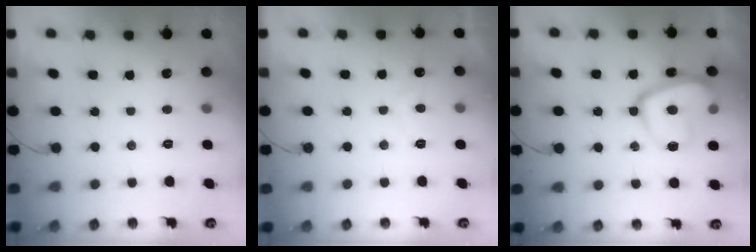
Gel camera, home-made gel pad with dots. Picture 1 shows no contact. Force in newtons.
{"total": 2.9, "press": 2.8, "slide": 0.8}
{"total": 16.8, "press": 16.8, "slide": 1.4}